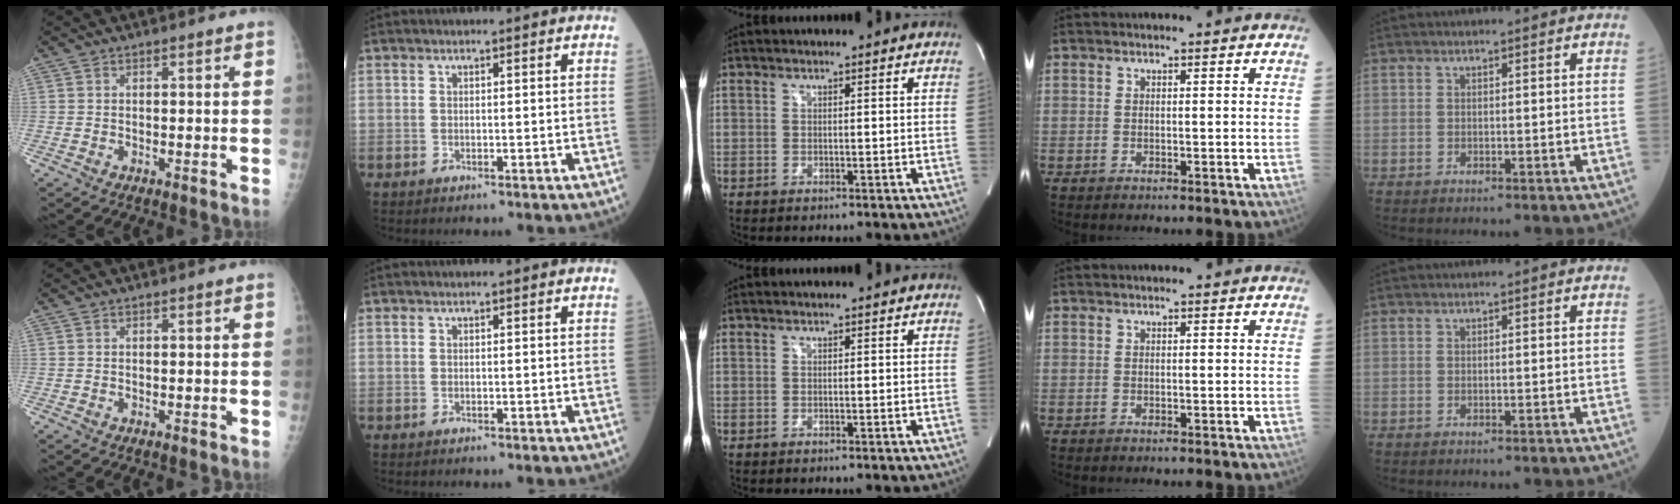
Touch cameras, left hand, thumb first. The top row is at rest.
{}